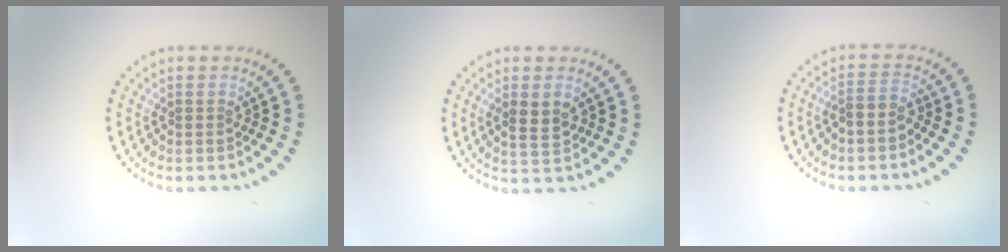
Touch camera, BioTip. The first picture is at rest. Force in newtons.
{"total": 2.4, "press": 2.4, "slide": 0.3}
{"total": 1.8, "press": 1.6, "slide": 0.9}